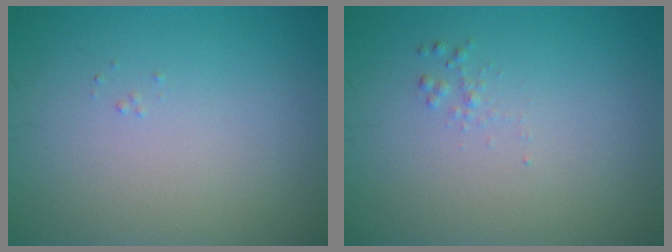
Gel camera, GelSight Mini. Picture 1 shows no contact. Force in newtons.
{"total": 0.6, "press": 0.6, "slide": 0.0}